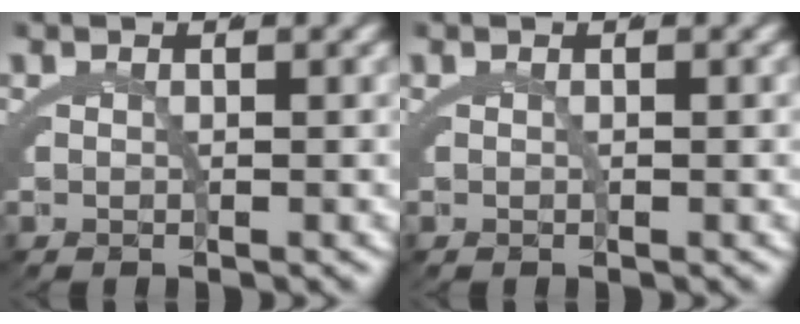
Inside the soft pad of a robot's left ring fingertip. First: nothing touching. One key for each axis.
{"total": 0.0}